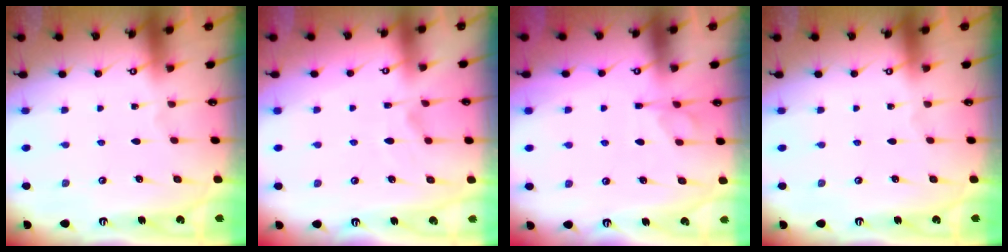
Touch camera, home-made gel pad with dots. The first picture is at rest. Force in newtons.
{"total": 2.2, "press": 1.7, "slide": 1.4}
{"total": 1.2, "press": 0.0, "slide": 1.2}
{"total": 0.0}